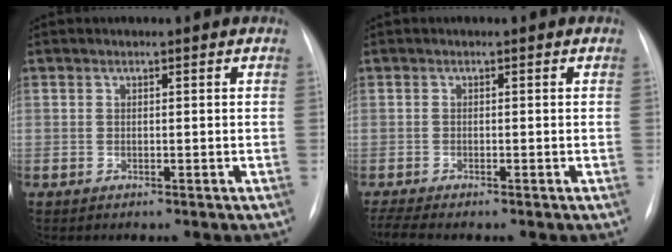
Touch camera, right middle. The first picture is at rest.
{"total": 3.2, "force": [-2.8, 0.1, 1.7], "torque": [-0.038, -0.005, -0.044]}